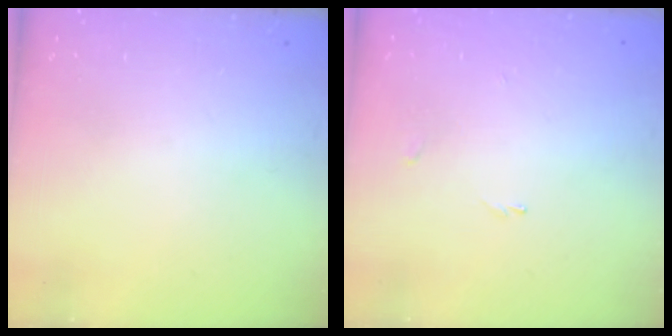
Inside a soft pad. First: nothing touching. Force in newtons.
{"total": 0.0}